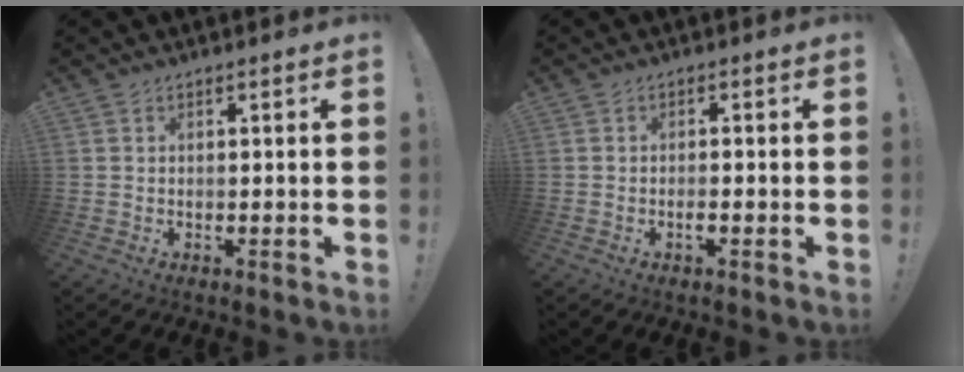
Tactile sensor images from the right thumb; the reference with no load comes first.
{"total": 1.6, "force": [-0.9, 0.1, 1.4], "torque": [-0.032, -0.002, -0.014]}